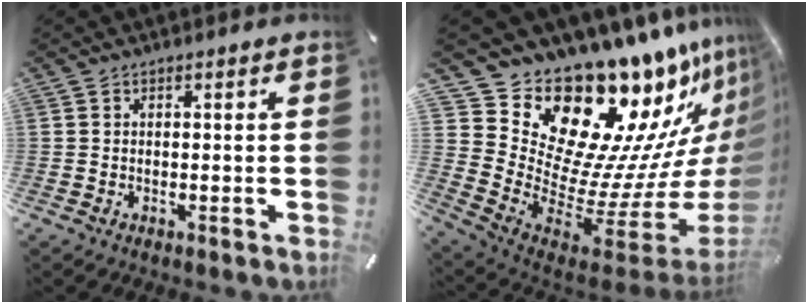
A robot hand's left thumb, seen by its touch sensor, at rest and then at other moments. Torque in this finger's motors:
{"motor_torque": [3.95, 0.36, 1.02, -0.53, 0.19]}